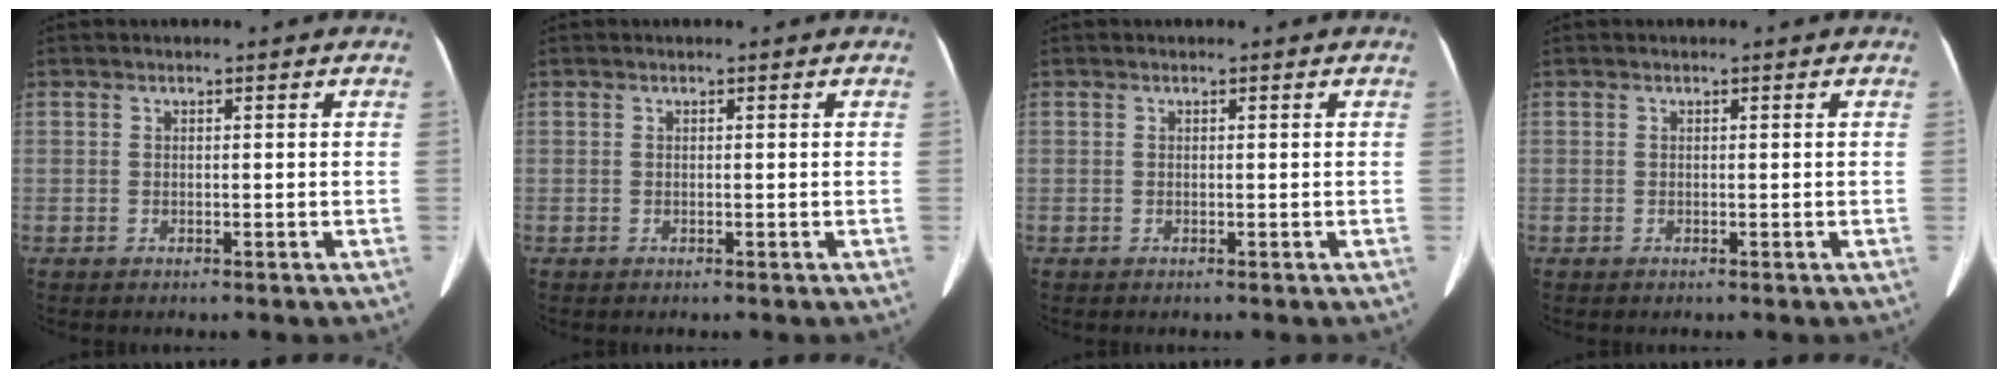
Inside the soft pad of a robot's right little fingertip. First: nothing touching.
{"total": 0.0}
{"total": 0.0}
{"total": 0.0}